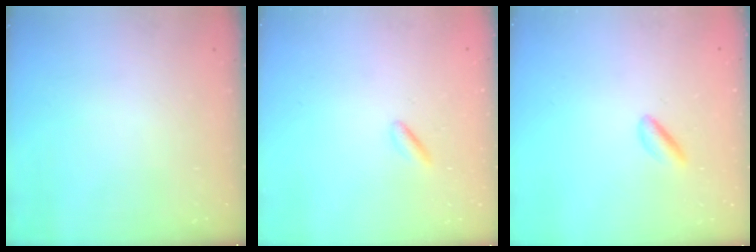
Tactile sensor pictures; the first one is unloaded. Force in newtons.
{"total": 0.7, "press": 0.6, "slide": 0.4}
{"total": 2.0, "press": 1.7, "slide": 1.0}